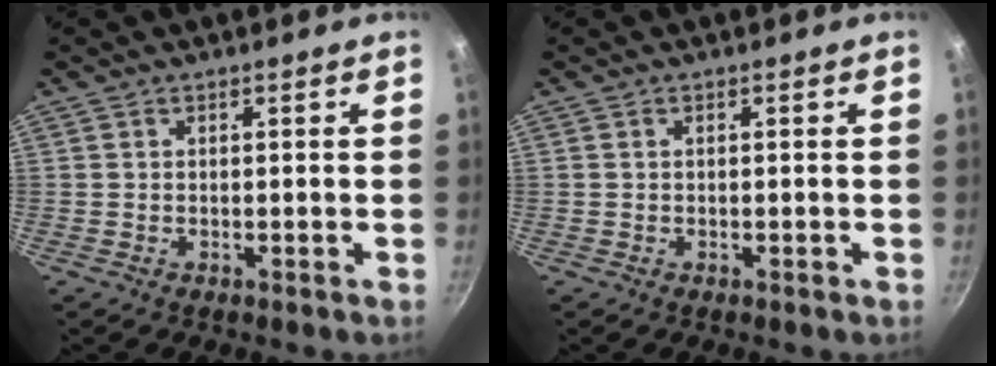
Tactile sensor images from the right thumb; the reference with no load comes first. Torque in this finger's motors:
{"motor_torque": [-0.32, 0.07, -0.37, 0.03, -0.02]}